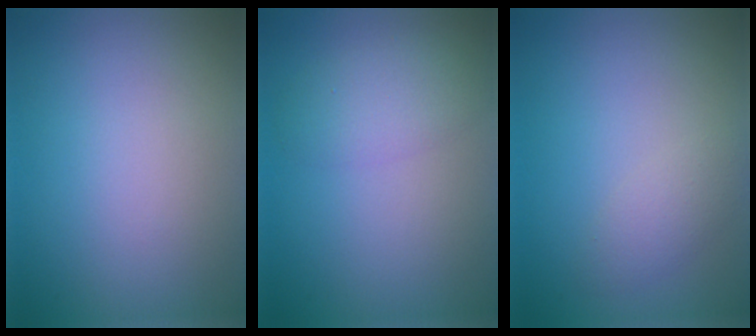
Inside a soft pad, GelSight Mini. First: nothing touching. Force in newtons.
{"total": 2.8, "press": 2.8, "slide": 0.0}
{"total": 1.8, "press": 1.8, "slide": 0.1}